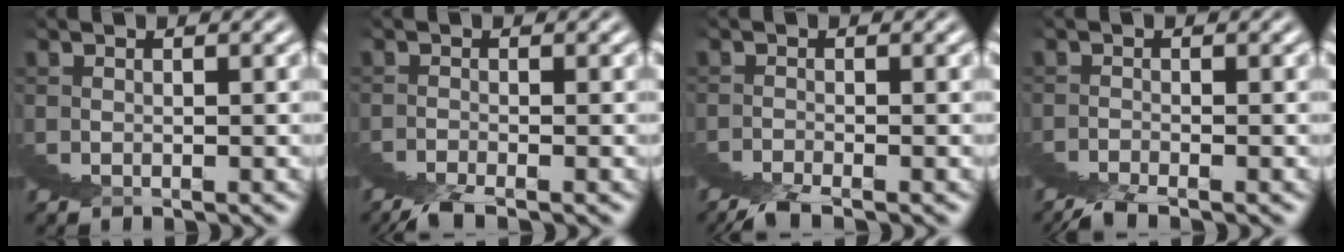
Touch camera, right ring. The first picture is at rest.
{"total": 2.0, "force": [-0.5, -1.9, 0.3], "torque": [-0.001, 0.012, -0.010]}
{"total": 2.0, "force": [-0.7, -1.9, 0.0], "torque": [0.005, 0.012, -0.014]}
{"total": 2.1, "force": [-0.6, -2.0, -0.3], "torque": [0.011, 0.012, -0.013]}